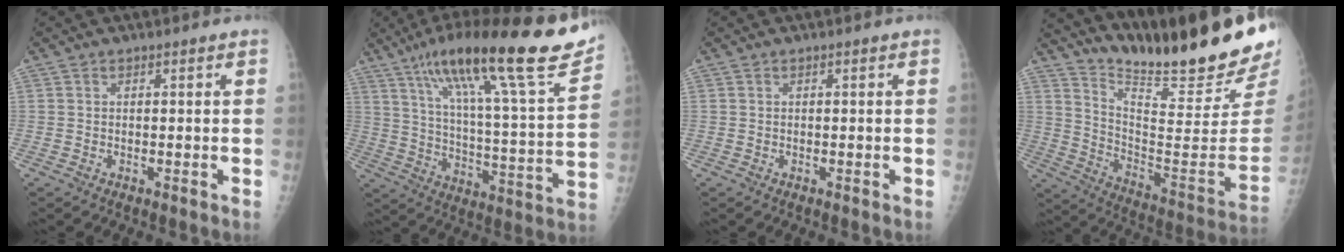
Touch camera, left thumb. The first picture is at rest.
{"total": 27.5, "force": [18.4, 3.9, 20.1], "torque": [-0.302, -0.045, 0.290]}
{"total": 0.0}
{"total": 26.1, "force": [21.5, 2.9, 14.5], "torque": [-0.201, -0.159, 0.322]}